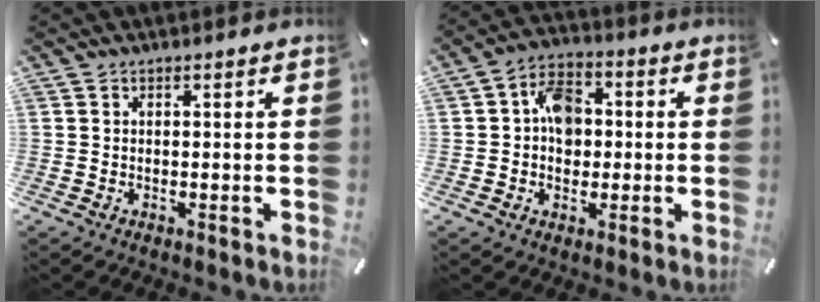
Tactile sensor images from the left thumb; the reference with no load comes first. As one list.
[{"total": 8.0, "force": [0.2, 6.4, 4.7], "torque": [-0.069, 0.011, 0.005]}]